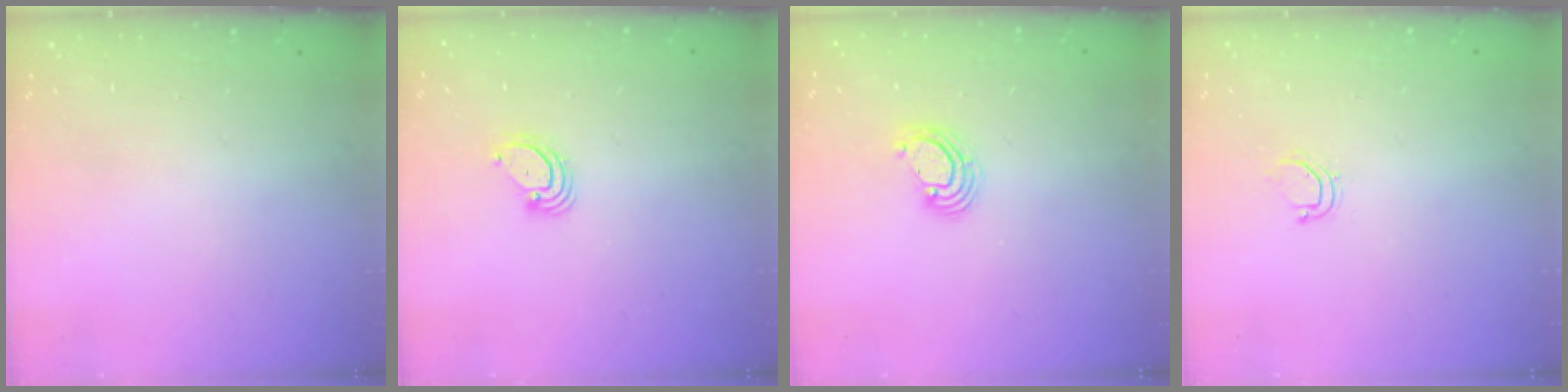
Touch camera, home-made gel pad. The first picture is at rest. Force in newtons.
{"total": 3.9, "press": 3.9, "slide": 0.2}
{"total": 3.6, "press": 3.6, "slide": 0.3}
{"total": 4.6, "press": 4.6, "slide": 0.4}